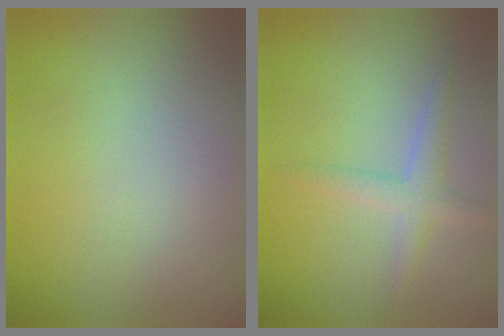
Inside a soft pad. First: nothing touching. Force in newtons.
{"total": 2.3, "press": 2.3, "slide": 0.1}